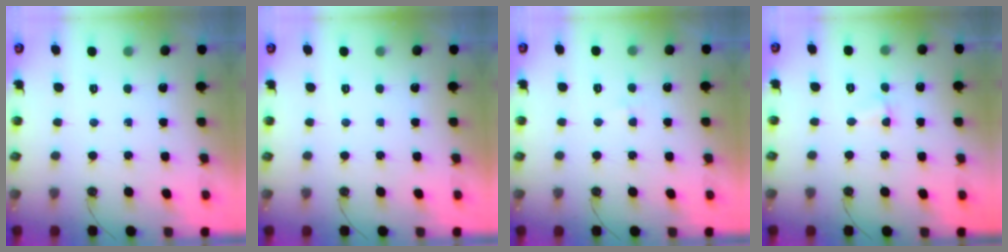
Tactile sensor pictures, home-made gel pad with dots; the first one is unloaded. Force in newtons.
{"total": 0.0}
{"total": 2.1, "press": 1.6, "slide": 1.2}
{"total": 2.7, "press": 2.6, "slide": 0.7}